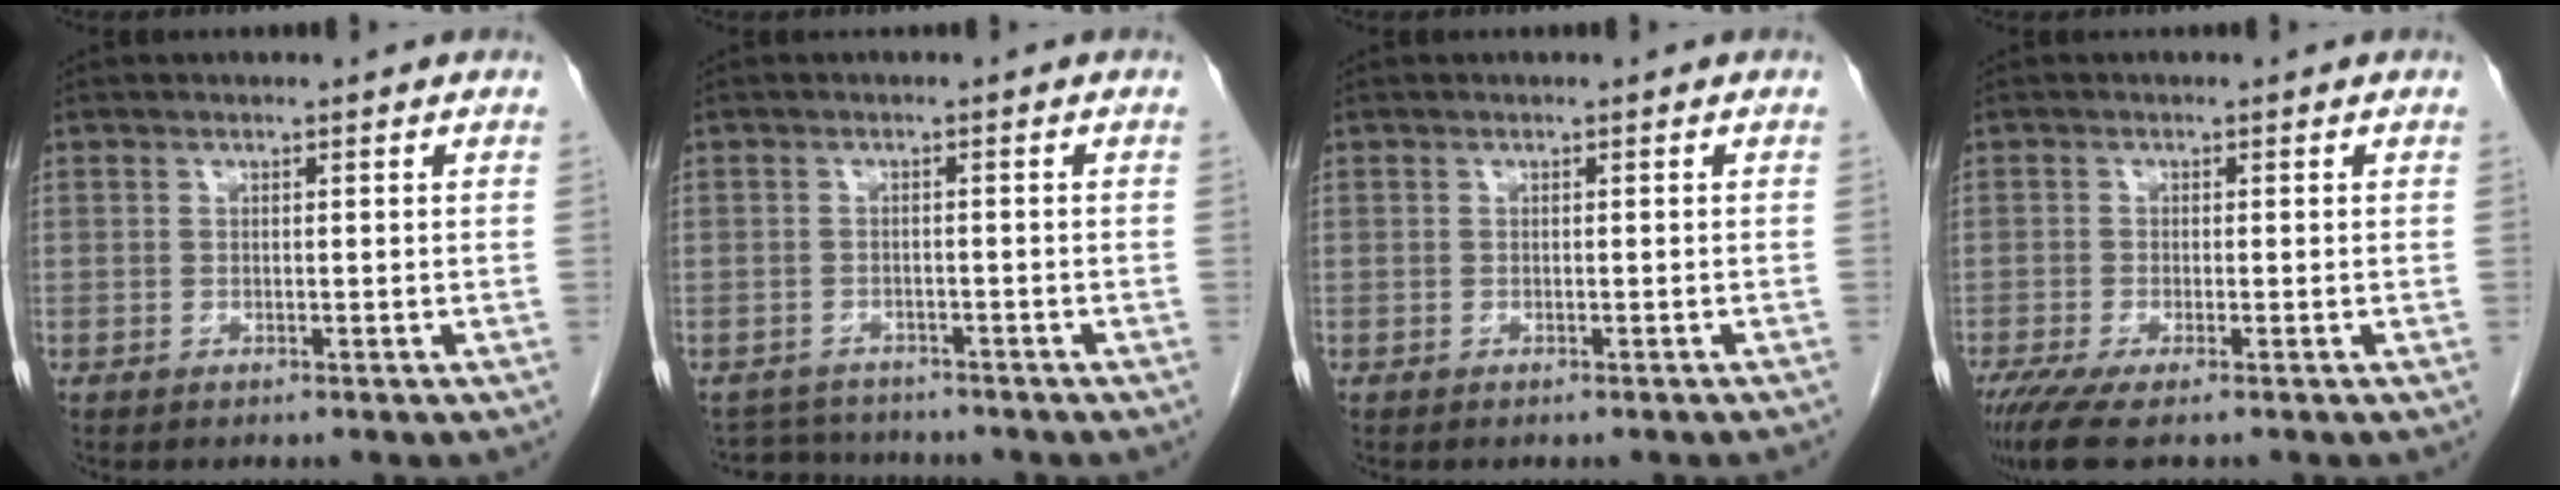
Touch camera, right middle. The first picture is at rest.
{"total": 4.4, "force": [-4.2, 1.2, -0.3], "torque": [0.005, 0.002, -0.064]}
{"total": 0.9, "force": [-0.8, -0.1, 0.4], "torque": [-0.005, 0.002, -0.012]}
{"total": 4.9, "force": [-3.4, 0.4, 3.5], "torque": [-0.061, -0.014, -0.061]}